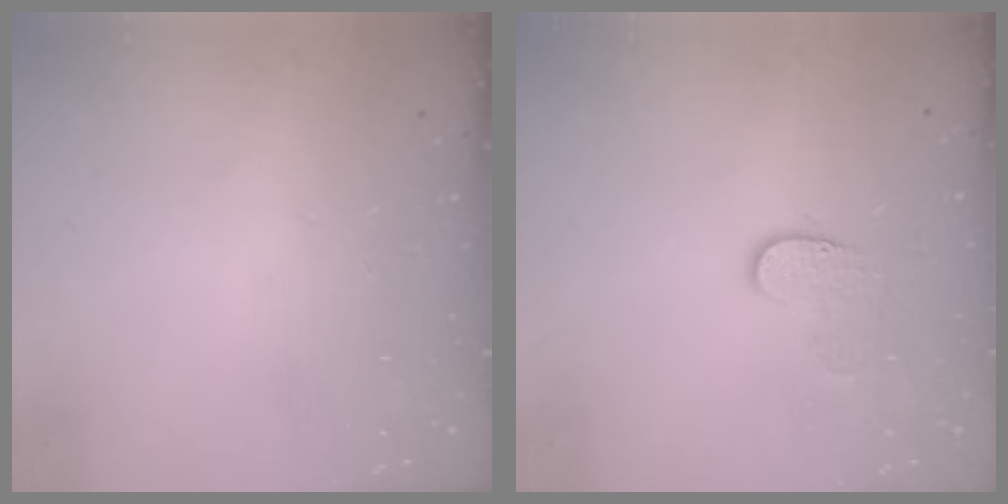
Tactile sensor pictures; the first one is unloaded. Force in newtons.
{"total": 5.1, "press": 5.1, "slide": 0.5}